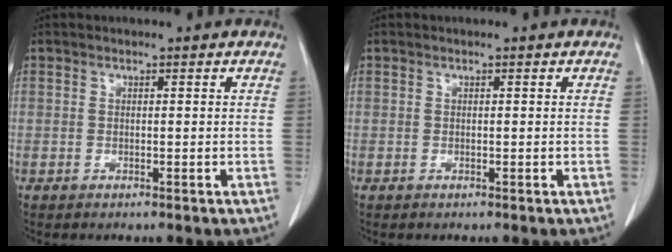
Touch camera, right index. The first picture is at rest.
{"total": 0.0}